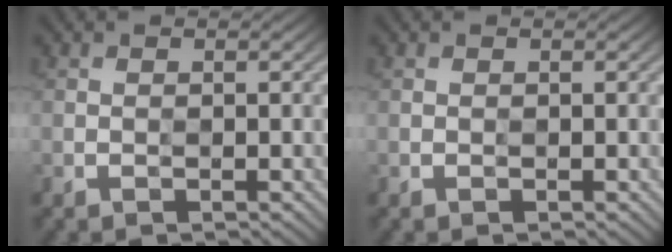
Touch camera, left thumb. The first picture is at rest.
{"total": 0.0}